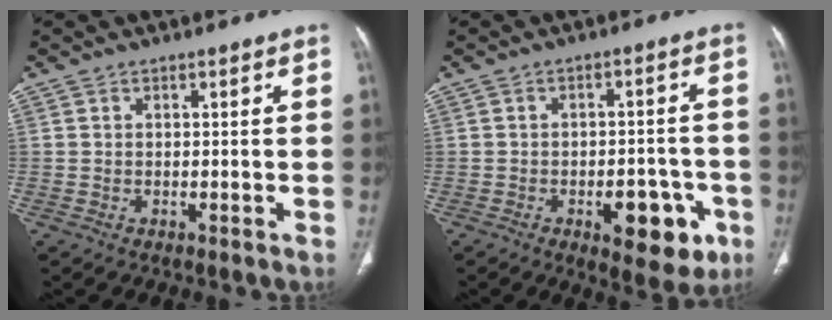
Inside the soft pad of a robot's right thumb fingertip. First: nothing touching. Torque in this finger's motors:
{"motor_torque": [2.13, 1.61, 0.65, -0.76, 0.26]}